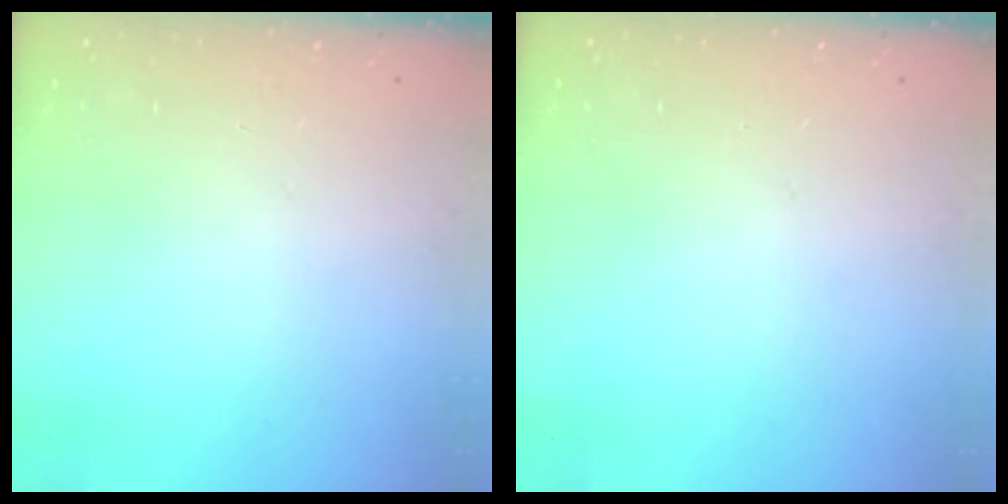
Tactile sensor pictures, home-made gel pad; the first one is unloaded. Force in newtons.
{"total": 0.0}